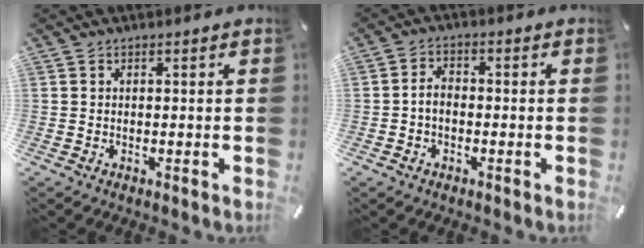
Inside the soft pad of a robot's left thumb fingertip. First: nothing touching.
{"total": 3.4, "force": [-1.1, 2.3, 2.3], "torque": [-0.044, 0.010, -0.020]}